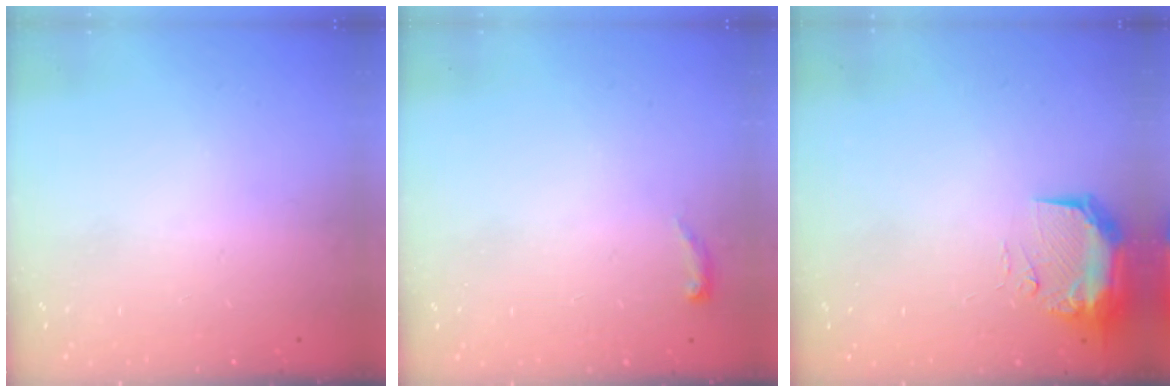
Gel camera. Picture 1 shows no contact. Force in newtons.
{"total": 6.9, "press": 2.8, "slide": 6.3}
{"total": 9.3, "press": 9.1, "slide": 1.7}